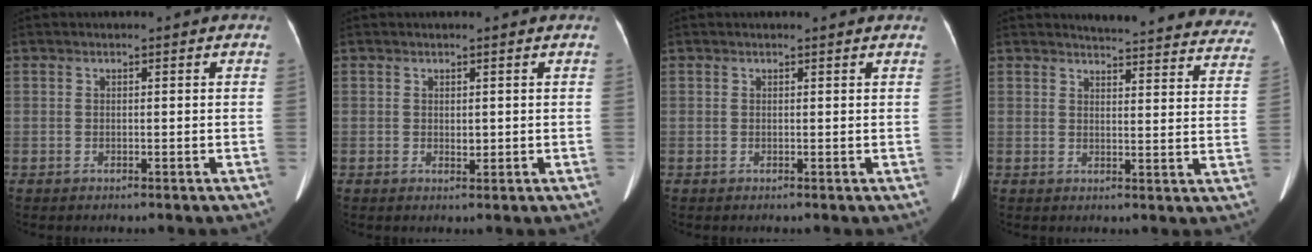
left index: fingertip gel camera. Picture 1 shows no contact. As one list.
[{"total": 0.9, "force": [0.2, 0.6, 0.7], "torque": [-0.011, -0.004, 0.006]}, {"total": 1.3, "force": [1.3, 0.1, 0.3], "torque": [-0.013, 0.004, 0.010]}, {"total": 22.9, "force": [21.9, 3.3, 5.7], "torque": [-0.064, -0.082, 0.232]}]